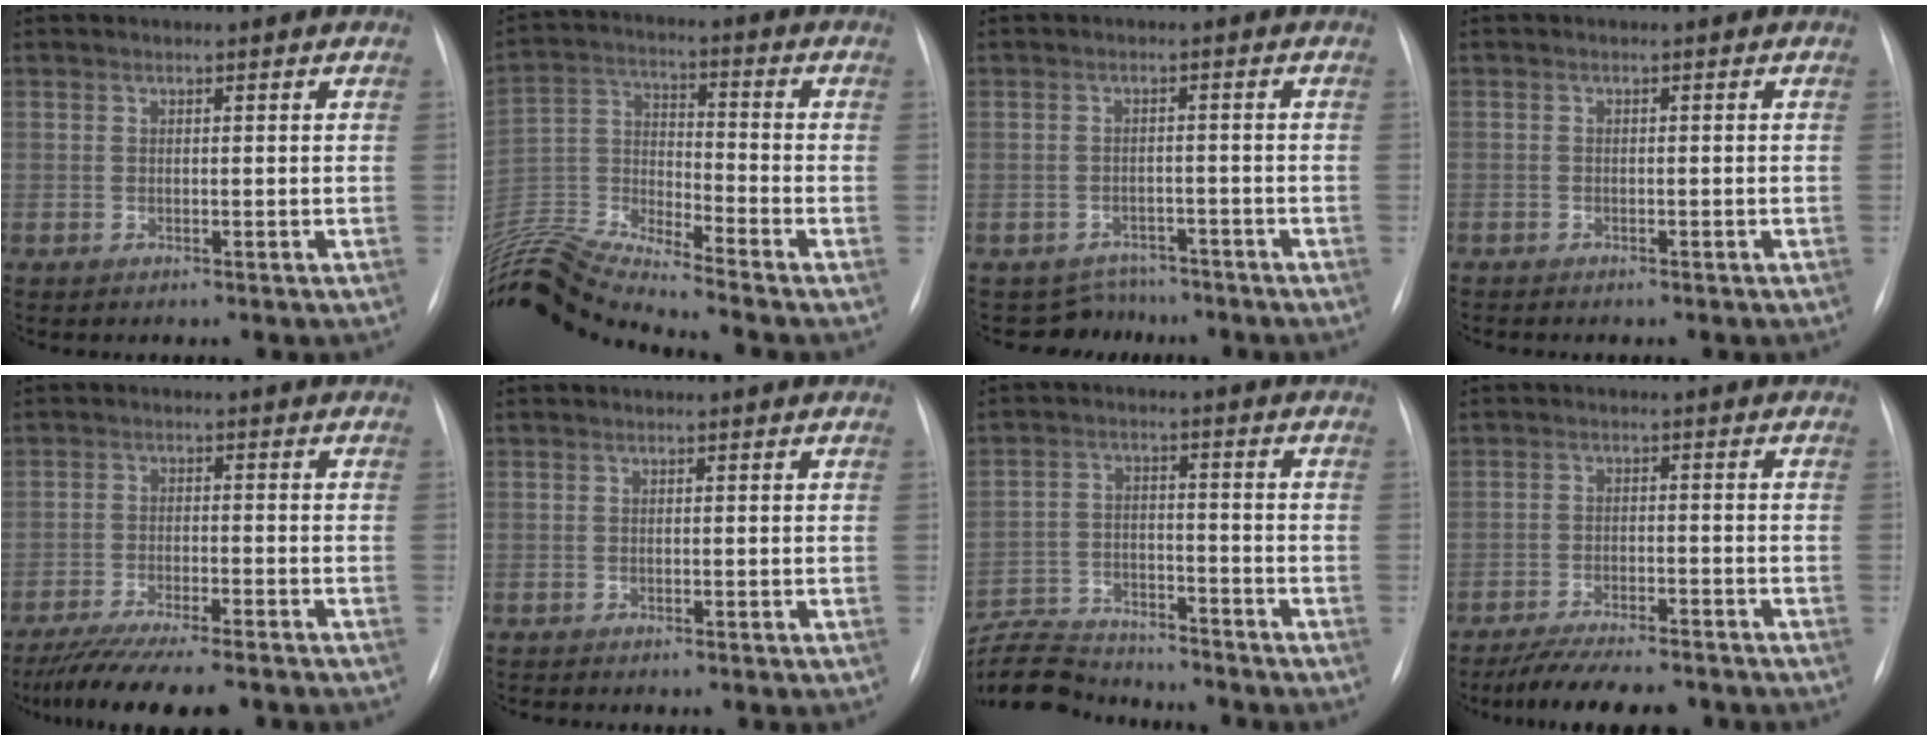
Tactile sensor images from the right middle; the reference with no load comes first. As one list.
[{"total": 14.7, "force": [-14.0, -1.6, 4.2], "torque": [-0.091, 0.018, -0.267]}, {"total": 4.5, "force": [-3.9, 1.8, -1.2], "torque": [0.018, 0.017, -0.058]}, {"total": 1.5, "force": [-1.3, 0.7, 0.5], "torque": [-0.008, 0.002, -0.017]}, {"total": 12.4, "force": [-10.5, 1.2, 6.4], "torque": [-0.098, -0.023, -0.160]}, {"total": 0.0}, {"total": 11.7, "force": [-11.4, 1.9, 2.3], "torque": [-0.048, 0.013, -0.192]}, {"total": 11.2, "force": [-9.9, 2.1, 4.9], "torque": [-0.075, -0.005, -0.146]}]